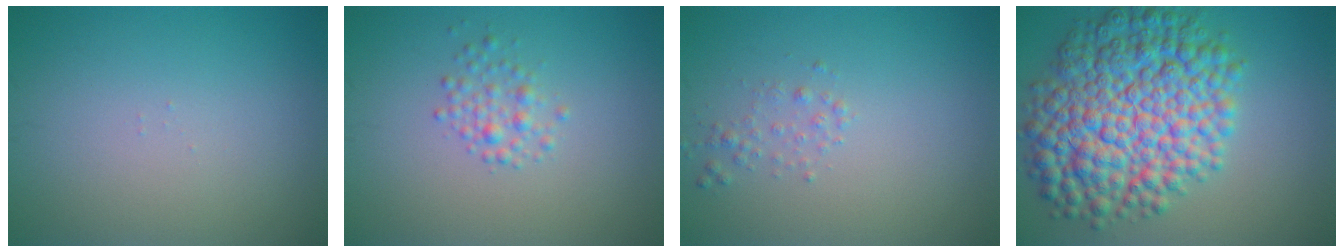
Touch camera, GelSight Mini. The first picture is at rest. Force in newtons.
{"total": 1.8, "press": 1.8, "slide": 0.0}
{"total": 1.0, "press": 1.0, "slide": 0.0}
{"total": 12.2, "press": 12.2, "slide": 0.2}